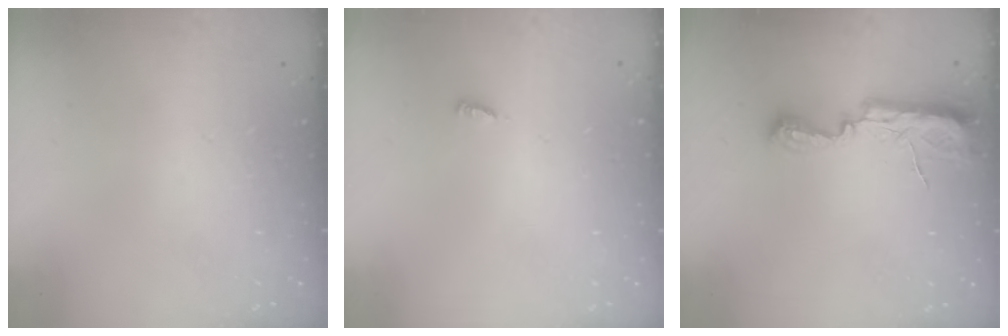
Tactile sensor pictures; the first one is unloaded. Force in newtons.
{"total": 3.0, "press": 3.0, "slide": 0.0}
{"total": 10.3, "press": 8.9, "slide": 5.2}